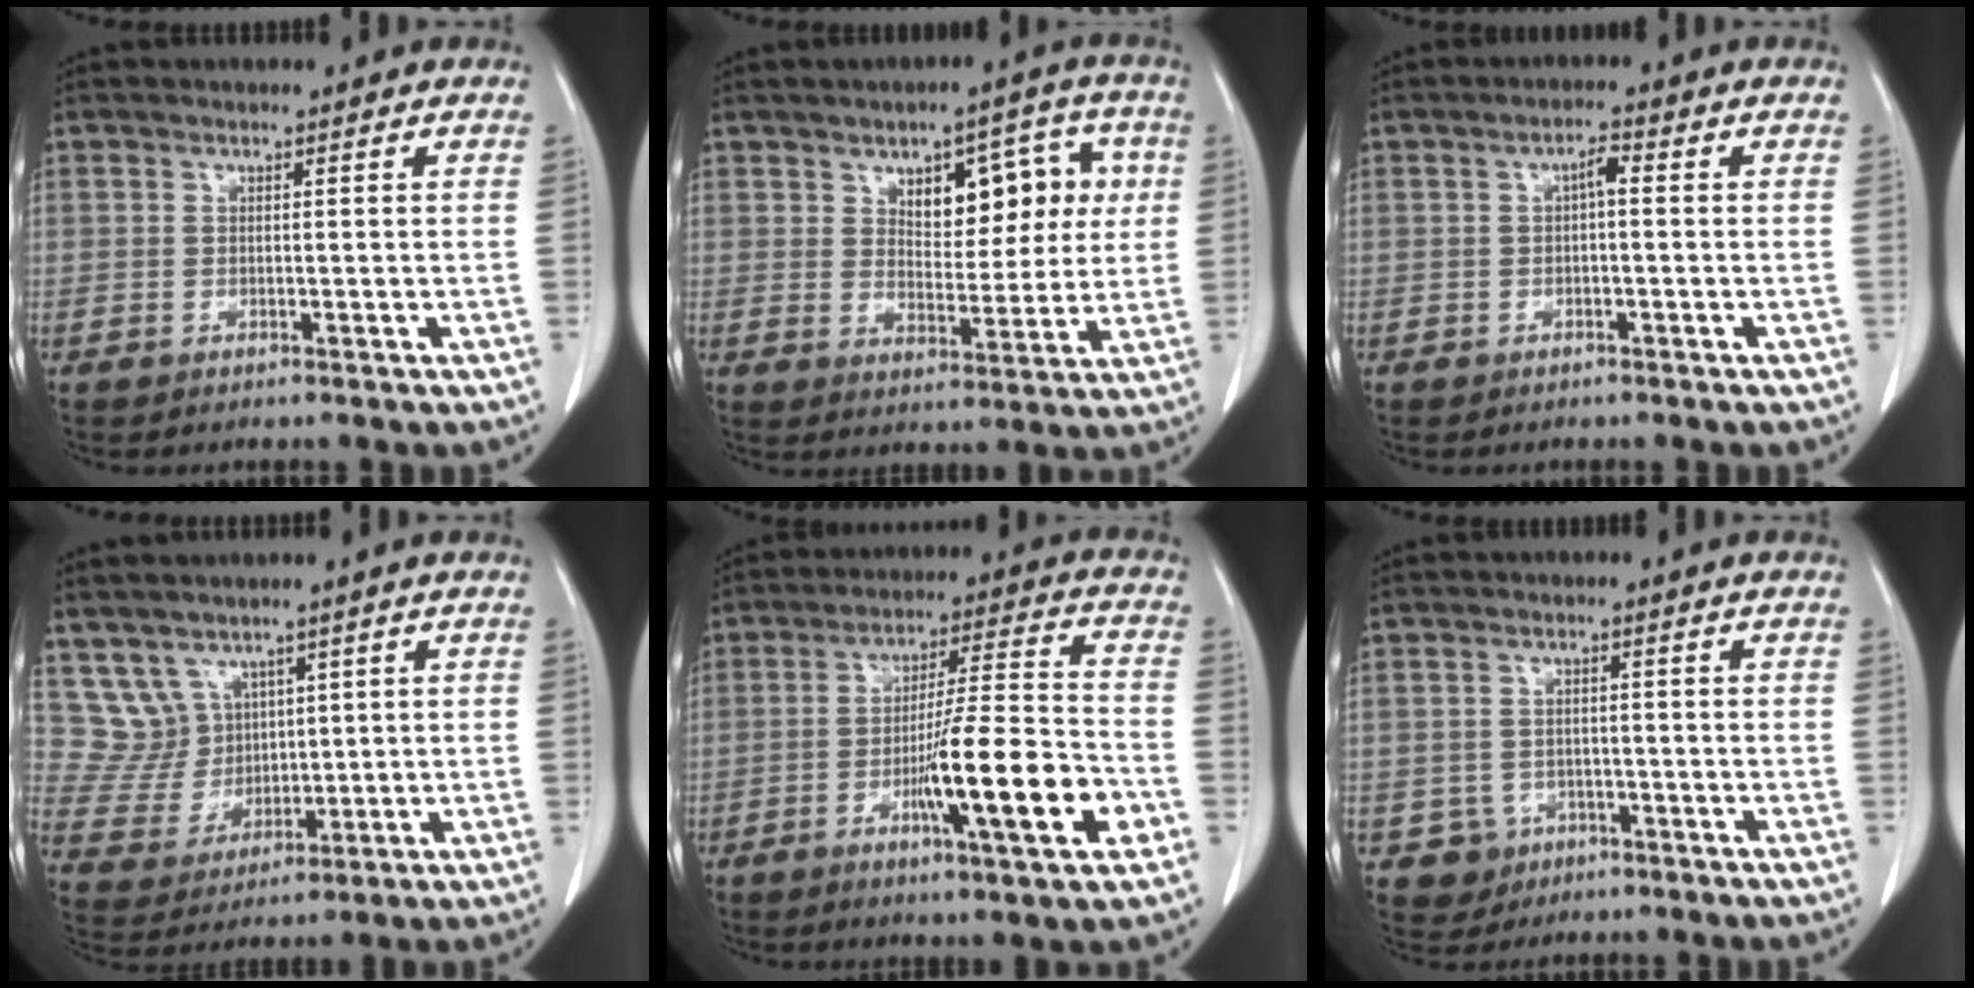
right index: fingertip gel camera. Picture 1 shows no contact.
{"total": 10.2, "force": [3.3, 5.4, 8.0], "torque": [-0.100, 0.023, 0.052]}
{"total": 2.0, "force": [0.1, 0.6, 1.9], "torque": [-0.038, 0.009, 0.003]}
{"total": 6.6, "force": [3.9, 5.3, 0.2], "torque": [-0.017, 0.022, 0.091]}
{"total": 15.6, "force": [-5.5, 0.8, 14.6], "torque": [-0.241, -0.007, -0.089]}
{"total": 2.5, "force": [-1.0, 2.3, 0.0], "torque": [0.001, 0.009, -0.012]}